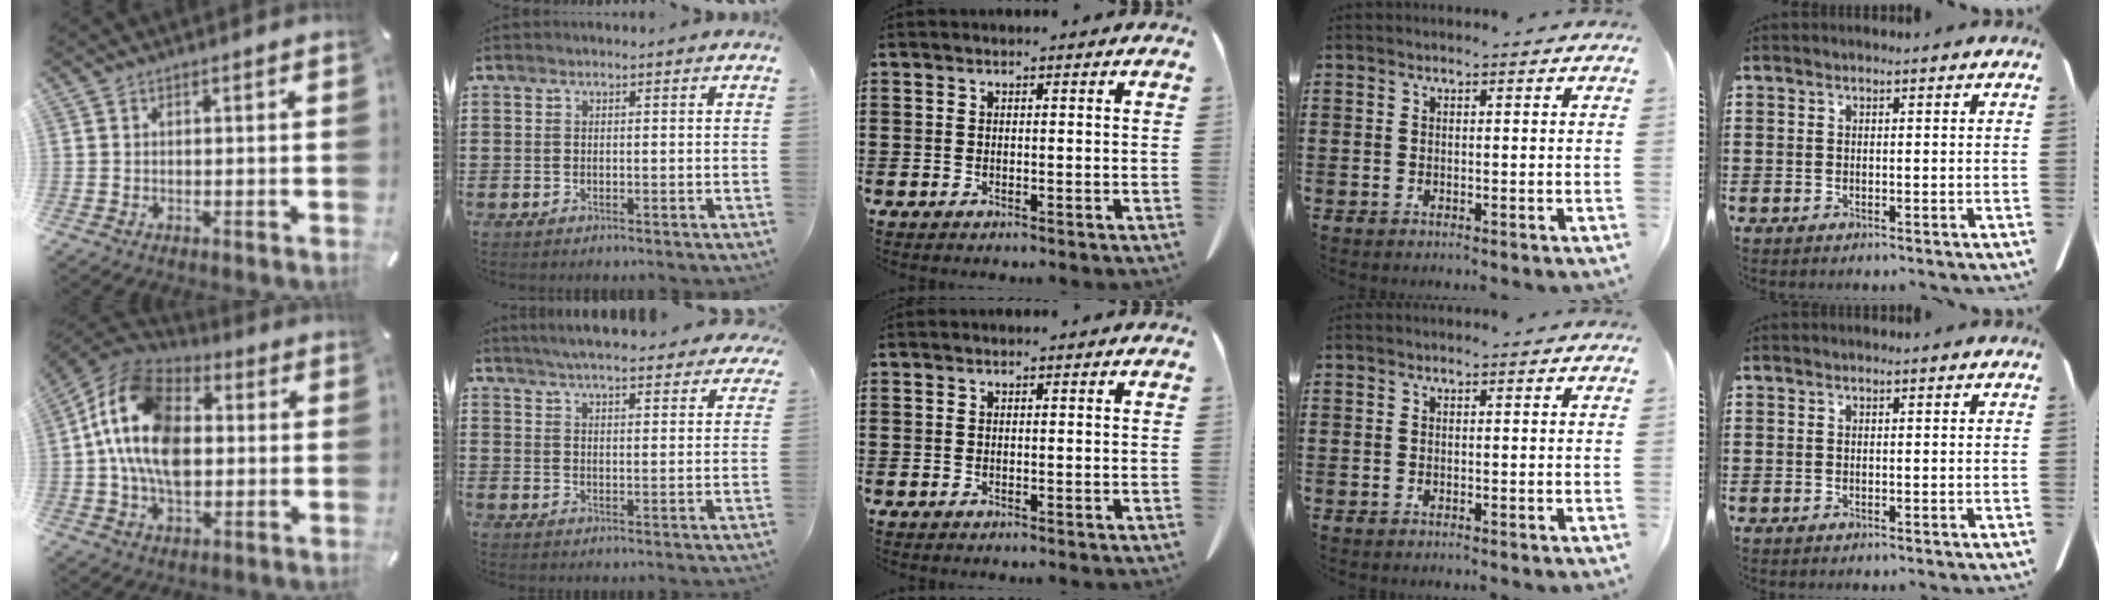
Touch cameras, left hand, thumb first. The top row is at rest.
{"thumb": {"total": 17.9, "force": [-0.3, 12.7, 12.6], "torque": [-0.281, 0.016, -0.009]}, "index": {"total": 5.7, "force": [5.4, 0.1, 1.7], "torque": [-0.051, -0.022, 0.097]}}